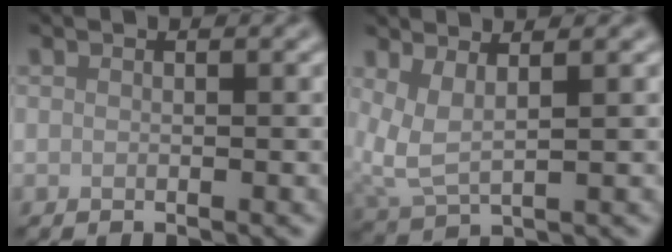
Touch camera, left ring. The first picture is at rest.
{"total": 2.9, "force": [1.6, 0.8, 2.2], "torque": [-0.056, -0.004, 0.035]}